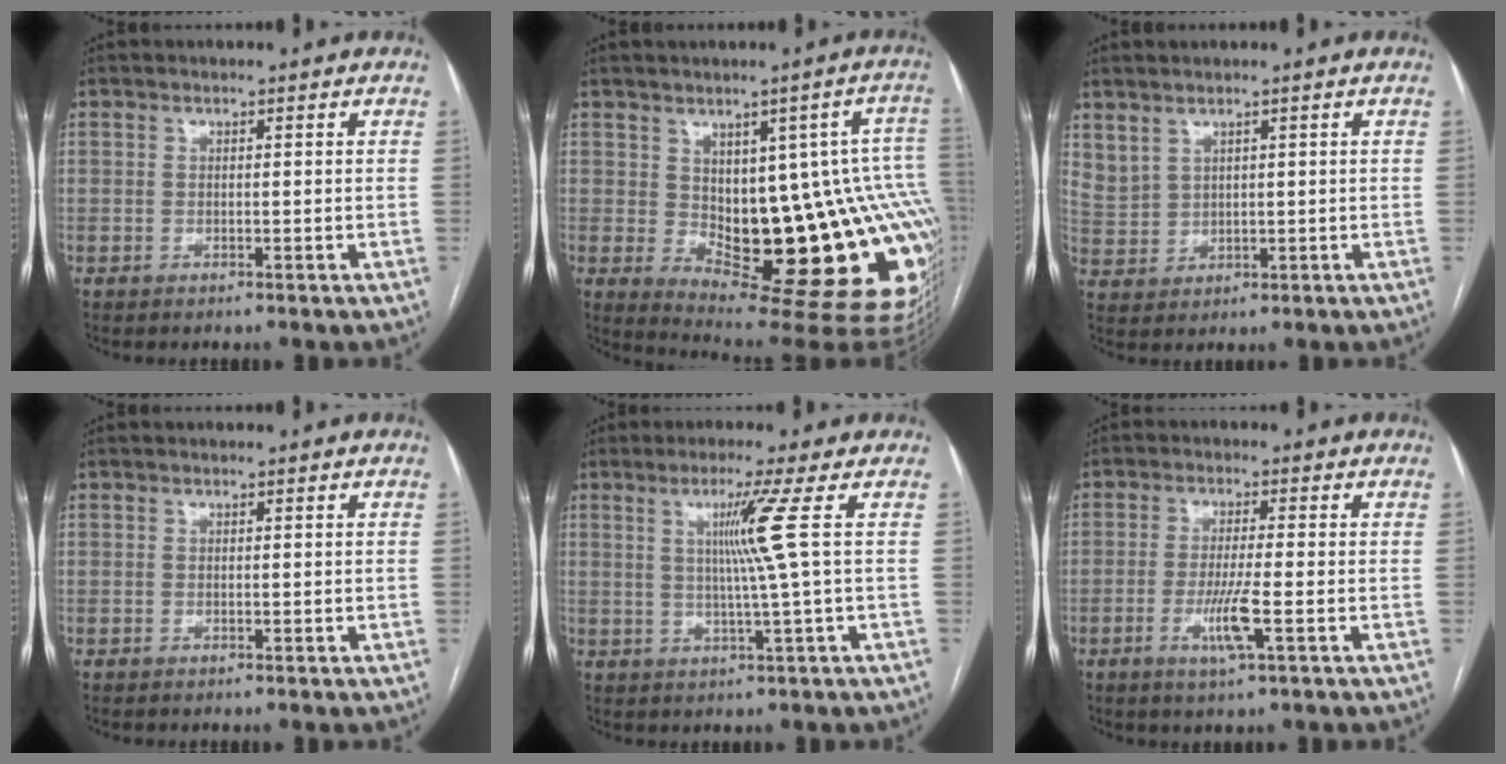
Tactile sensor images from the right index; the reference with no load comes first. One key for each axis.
{"total": 21.7, "fx": -2.6, "fy": 7.7, "fz": 20.1, "tx": -0.149, "ty": 0.013, "tz": -0.013}
{"total": 4.2, "fx": 3.2, "fy": 2.3, "fz": 1.4, "tx": -0.035, "ty": 0.003, "tz": 0.081}
{"total": 0.0}
{"total": 6.1, "fx": 1.3, "fy": -2.5, "fz": 5.5, "tx": -0.106, "ty": -0.006, "tz": 0.031}
{"total": 6.2, "fx": -2.2, "fy": -0.1, "fz": 5.8, "tx": -0.111, "ty": -0.014, "tz": -0.041}